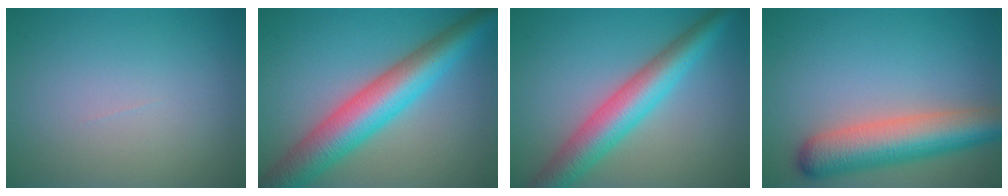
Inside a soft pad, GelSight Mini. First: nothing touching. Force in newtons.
{"total": 8.7, "press": 8.7, "slide": 0.1}
{"total": 6.6, "press": 6.6, "slide": 0.1}
{"total": 7.4, "press": 7.4, "slide": 0.5}